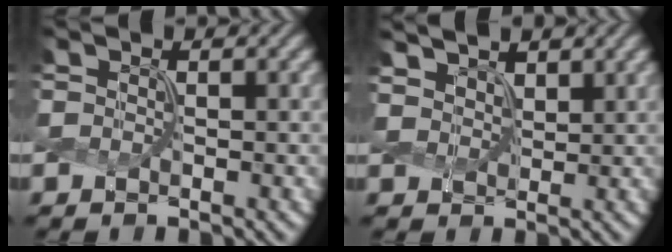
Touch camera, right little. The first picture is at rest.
{"total": 4.3, "force": [3.5, 2.0, 1.6], "torque": [-0.056, 0.002, 0.063]}